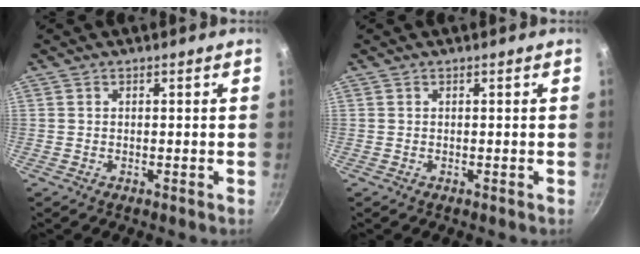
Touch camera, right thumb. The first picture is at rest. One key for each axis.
{"total": 0.0}